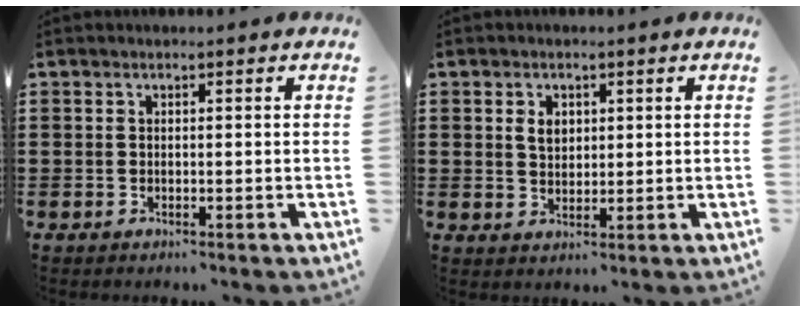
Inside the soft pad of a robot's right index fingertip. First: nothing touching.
{"total": 2.8, "force": [0.9, 2.0, 1.8], "torque": [-0.041, 0.008, 0.016]}